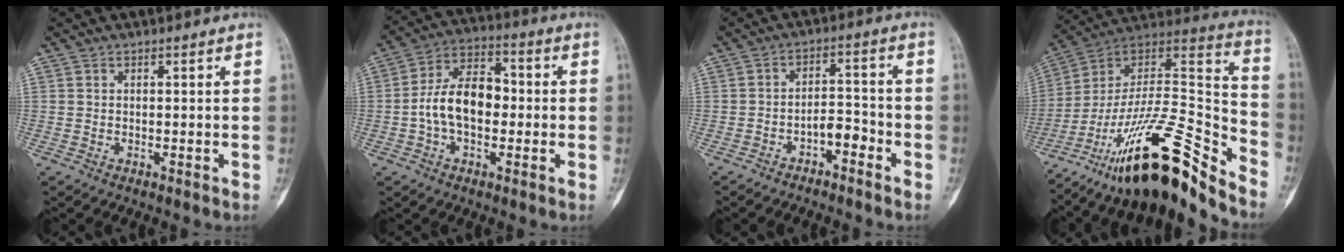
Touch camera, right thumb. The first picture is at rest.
{"total": 11.9, "force": [-1.1, 7.2, 9.4], "torque": [-0.159, 0.036, -0.028]}
{"total": 5.0, "force": [-3.1, 2.6, 3.0], "torque": [-0.033, 0.039, -0.052]}
{"total": 27.1, "force": [-19.7, 6.0, 17.6], "torque": [-0.260, 0.108, -0.335]}